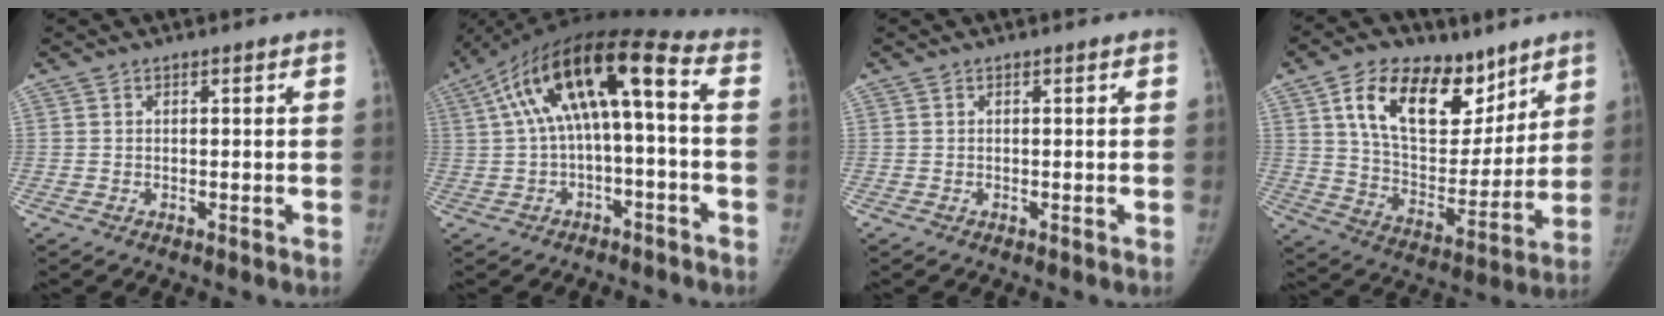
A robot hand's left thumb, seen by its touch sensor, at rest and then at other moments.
{"total": 15.1, "force": [1.2, 4.9, 14.2], "torque": [-0.265, 0.071, 0.021]}
{"total": 0.0}
{"total": 21.2, "force": [11.5, 12.3, 12.9], "torque": [-0.165, -0.049, 0.198]}